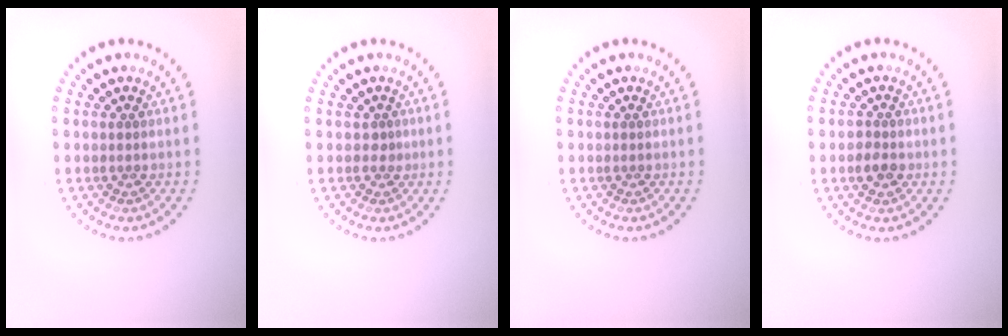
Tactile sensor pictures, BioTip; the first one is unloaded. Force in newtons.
{"total": 0.5, "press": 0.3, "slide": 0.4}
{"total": 0.0}
{"total": 1.7, "press": 1.6, "slide": 0.6}